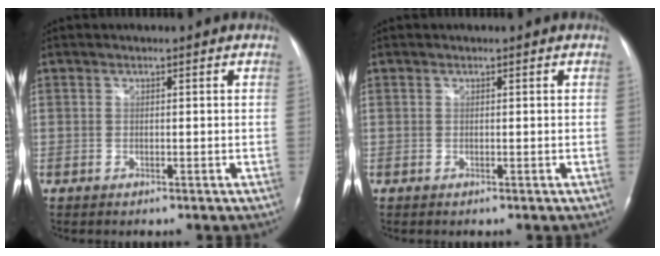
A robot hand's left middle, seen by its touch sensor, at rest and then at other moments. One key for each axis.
{"total": 0.0}